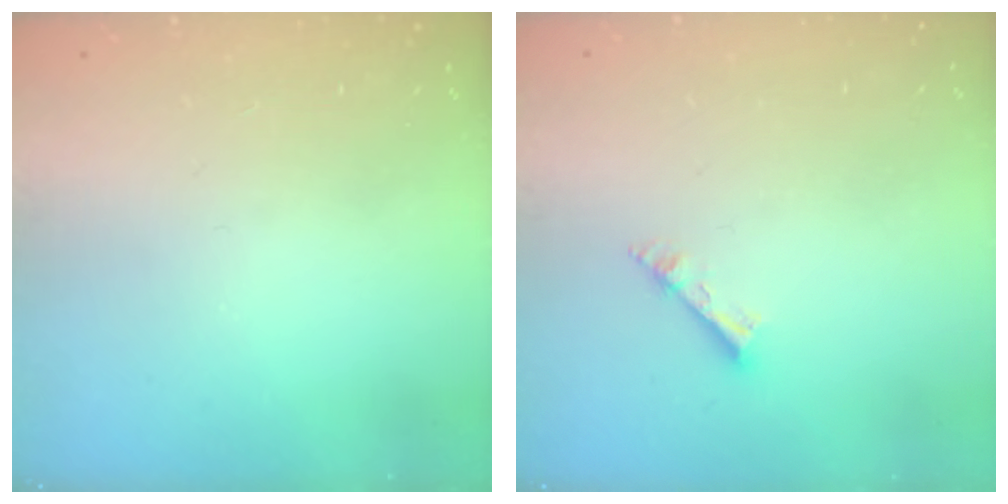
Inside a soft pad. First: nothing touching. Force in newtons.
{"total": 2.6, "press": 2.5, "slide": 0.2}